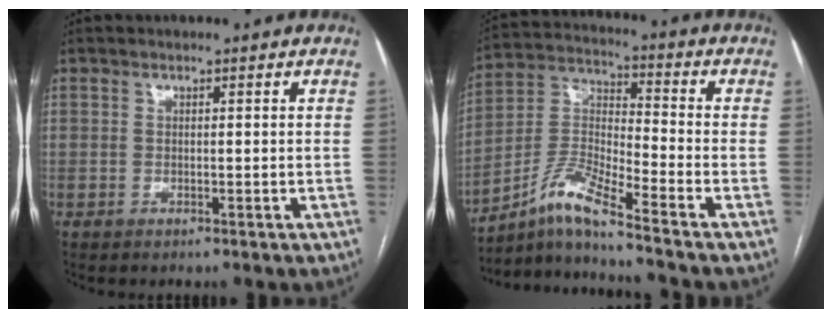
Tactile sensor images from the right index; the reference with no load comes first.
{"total": 9.4, "force": [-7.5, -0.8, 5.5], "torque": [-0.127, 0.004, -0.142]}